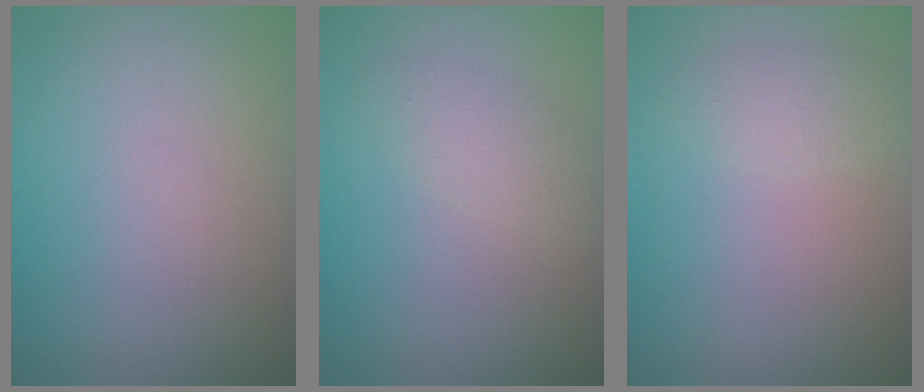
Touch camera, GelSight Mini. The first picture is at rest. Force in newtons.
{"total": 2.1, "press": 2.1, "slide": 0.1}
{"total": 1.6, "press": 1.6, "slide": 0.1}